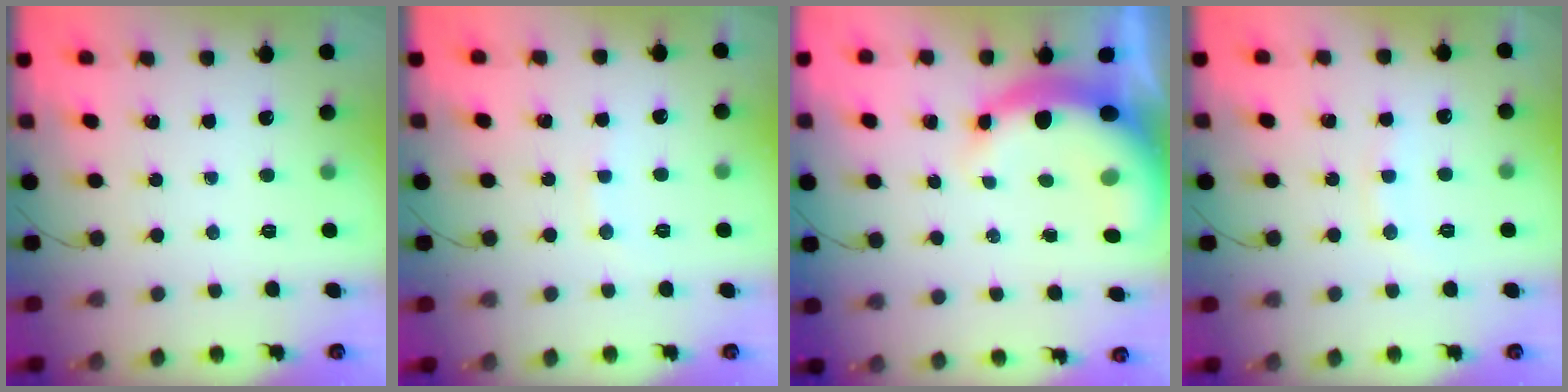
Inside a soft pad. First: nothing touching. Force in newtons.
{"total": 5.0, "press": 4.8, "slide": 1.4}
{"total": 9.9, "press": 9.7, "slide": 1.9}
{"total": 6.7, "press": 6.6, "slide": 1.2}